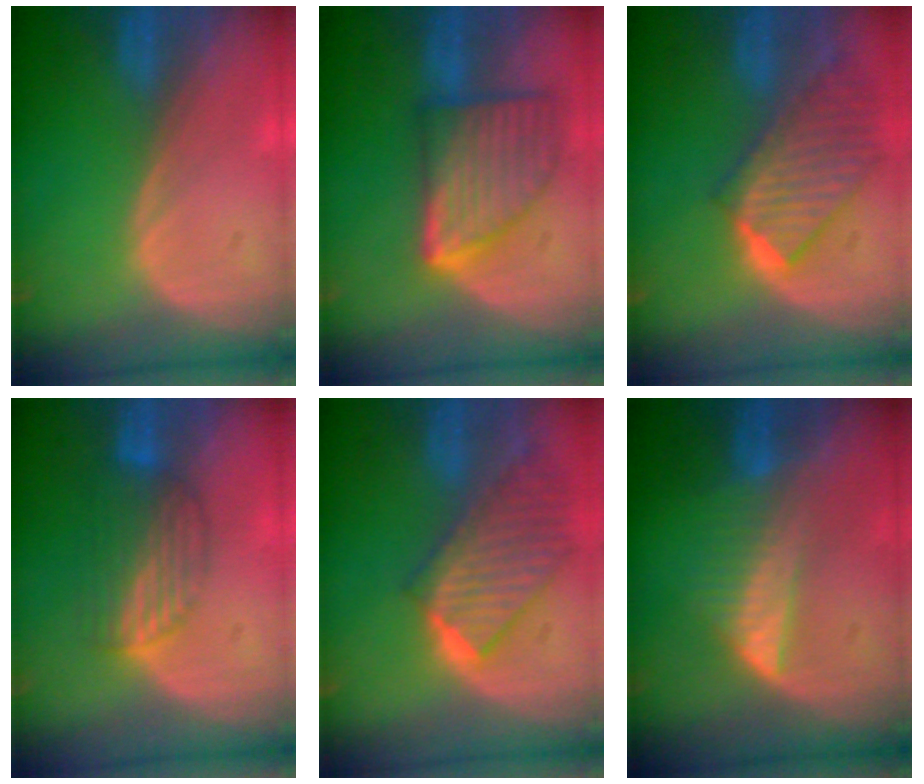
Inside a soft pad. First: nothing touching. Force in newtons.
{"total": 9.4, "press": 9.3, "slide": 0.6}
{"total": 10.0, "press": 8.8, "slide": 4.7}
{"total": 6.7, "press": 6.1, "slide": 2.8}
{"total": 10.0, "press": 8.8, "slide": 4.7}
{"total": 6.5, "press": 5.8, "slide": 2.9}